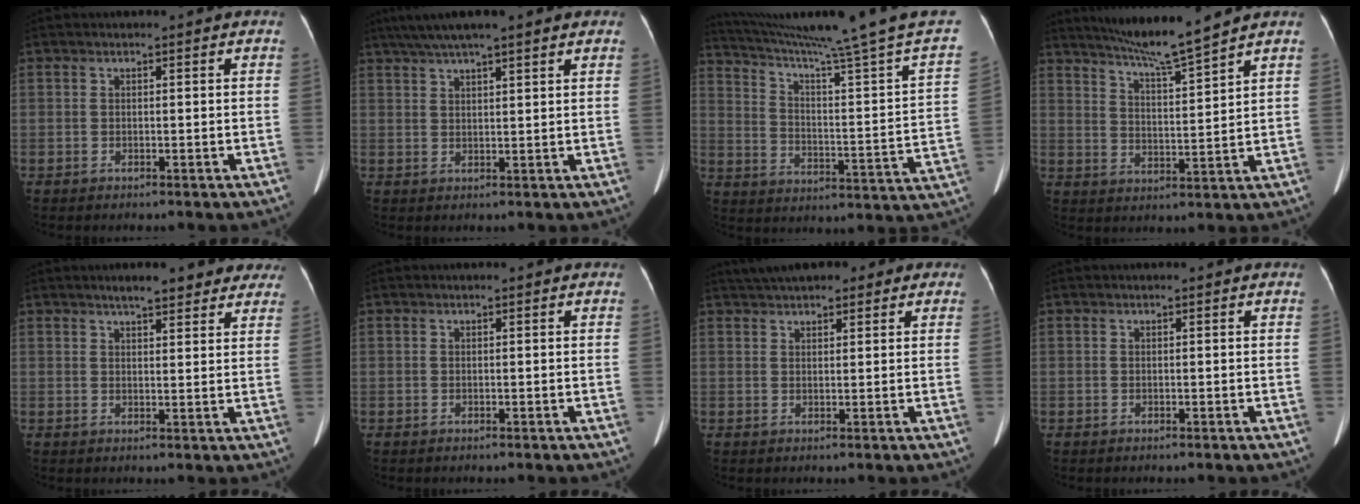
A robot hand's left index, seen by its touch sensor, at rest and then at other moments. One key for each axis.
{"total": 10.3, "fx": 7.9, "fy": 1.1, "fz": 6.5, "tx": -0.107, "ty": 0.046, "tz": 0.117}
{"total": 24.5, "fx": 20.8, "fy": -3.6, "fz": 12.5, "tx": -0.202, "ty": -0.081, "tz": 0.286}
{"total": 8.9, "fx": 7.9, "fy": -1.6, "fz": 3.8, "tx": -0.067, "ty": -0.009, "tz": 0.138}
{"total": 8.5, "fx": 7.1, "fy": 2.1, "fz": 4.3, "tx": -0.041, "ty": 0.013, "tz": 0.081}
{"total": 0.0}
{"total": 9.4, "fx": 7.1, "fy": 3.9, "fz": 4.8, "tx": -0.062, "ty": 0.041, "tz": 0.102}
{"total": 0.0}